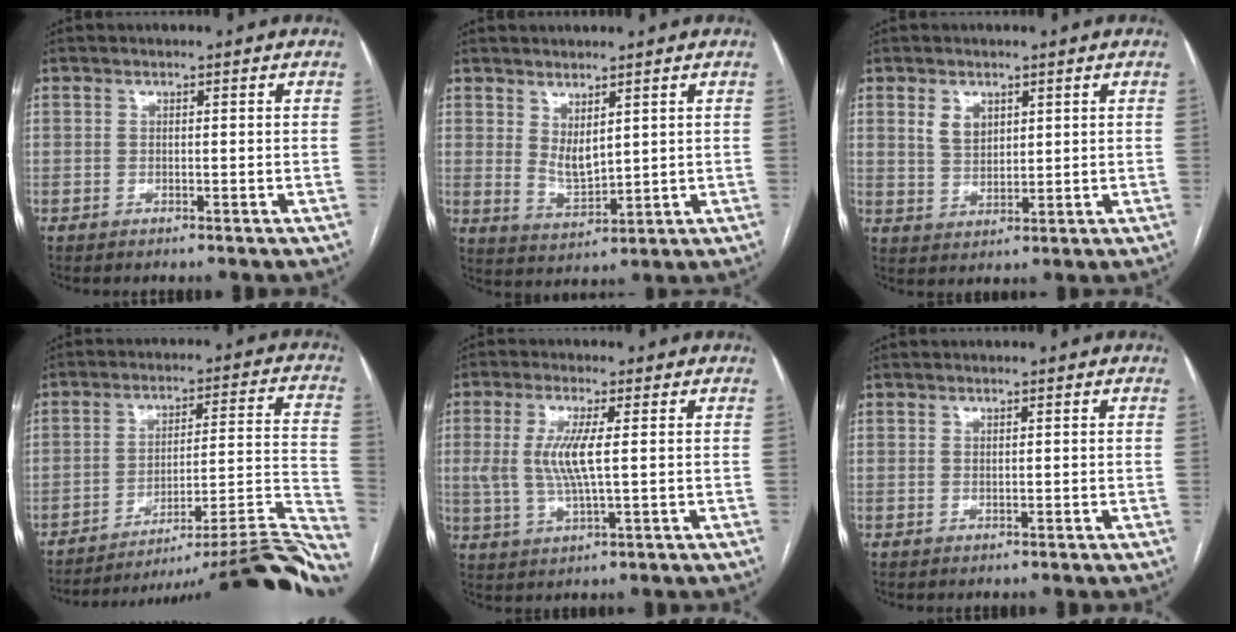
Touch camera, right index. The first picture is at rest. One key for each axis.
{"total": 4.3, "fx": 2.0, "fy": 1.8, "fz": 3.4, "tx": -0.070, "ty": -0.012, "tz": 0.051}
{"total": 3.9, "fx": 1.9, "fy": 2.6, "fz": 2.2, "tx": -0.045, "ty": 0.003, "tz": 0.045}
{"total": 25.4, "fx": -22.1, "fy": 0.5, "fz": 12.6, "tx": -0.065, "ty": 0.021, "tz": -0.297}
{"total": 6.9, "fx": 0.9, "fy": 1.2, "fz": 6.7, "tx": -0.153, "ty": -0.001, "tz": 0.019}
{"total": 0.0}